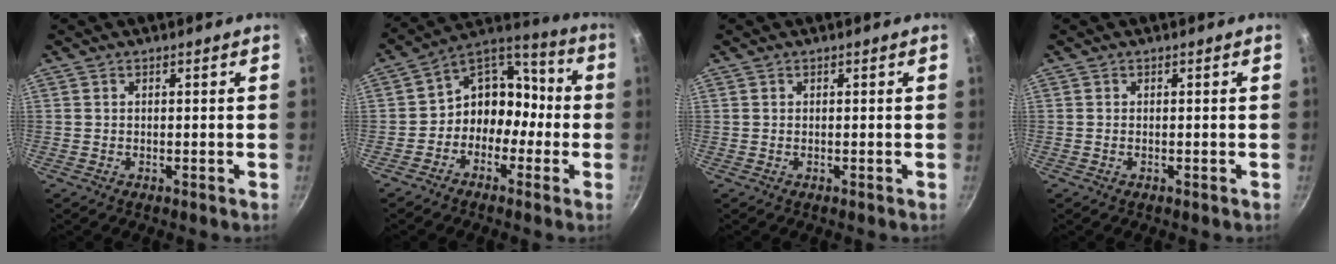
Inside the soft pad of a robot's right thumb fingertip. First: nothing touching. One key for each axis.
{"total": 11.2, "fx": -2.8, "fy": 9.3, "fz": 5.7, "tx": -0.034, "ty": 0.067, "tz": -0.068}
{"total": 0.0}
{"total": 0.0}